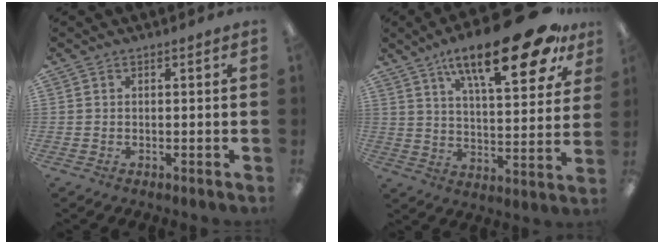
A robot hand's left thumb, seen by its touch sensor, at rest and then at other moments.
{"total": 23.1, "force": [14.1, 7.2, 16.8], "torque": [-0.255, -0.071, 0.222]}